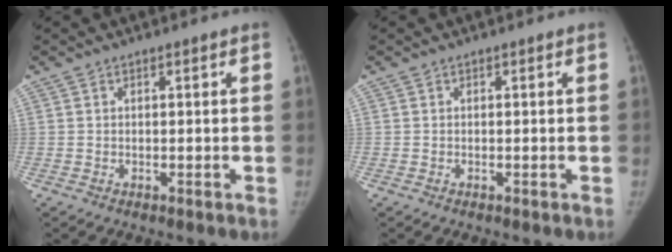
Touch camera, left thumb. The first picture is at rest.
{"total": 0.0}